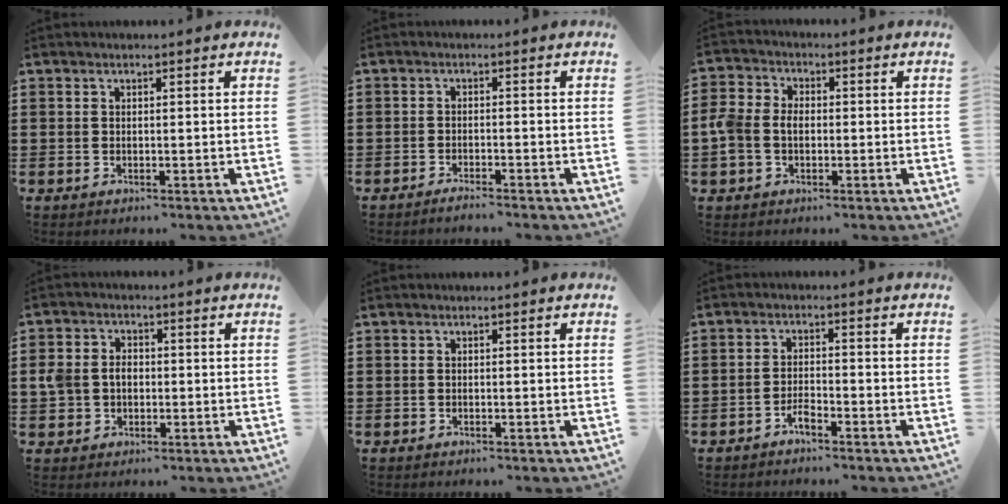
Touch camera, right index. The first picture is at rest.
{"total": 1.5, "force": [-1.5, -0.2, 0.4], "torque": [-0.007, 0.001, -0.028]}
{"total": 4.4, "force": [-0.7, 3.4, 2.7], "torque": [-0.086, -0.001, -0.025]}
{"total": 4.0, "force": [-0.2, 3.4, 2.1], "torque": [-0.057, 0.009, -0.011]}
{"total": 0.0}
{"total": 2.3, "force": [-1.9, 0.5, 1.2], "torque": [-0.026, 0.005, -0.038]}